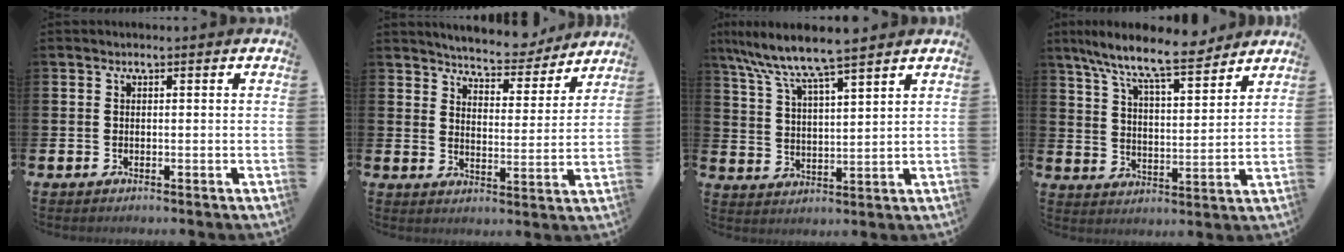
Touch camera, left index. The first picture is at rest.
{"total": 6.4, "force": [6.2, 0.9, 0.9], "torque": [-0.033, -0.046, 0.108]}
{"total": 8.3, "force": [7.5, 0.4, 3.5], "torque": [-0.099, -0.033, 0.133]}
{"total": 9.8, "force": [8.8, 1.3, 4.1], "torque": [-0.110, -0.052, 0.152]}